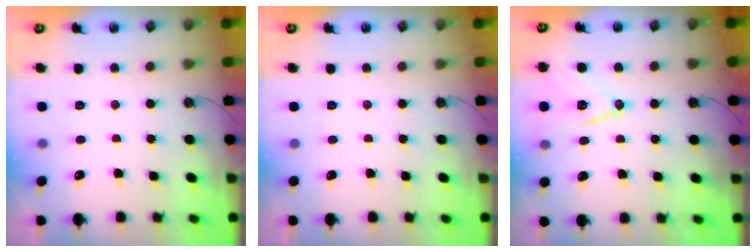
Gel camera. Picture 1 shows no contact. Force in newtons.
{"total": 0.0}
{"total": 12.7, "press": 12.2, "slide": 3.4}